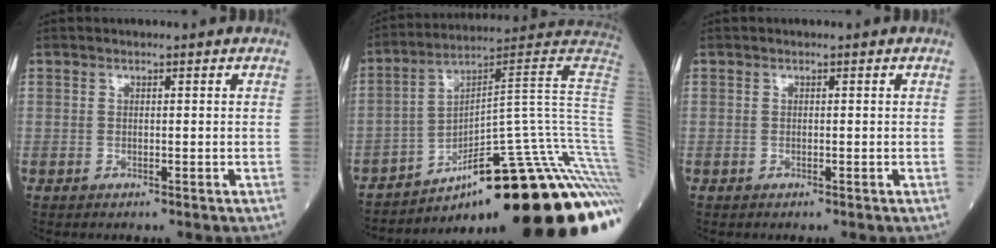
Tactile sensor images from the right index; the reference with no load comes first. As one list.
[{"total": 33.8, "force": [-18.5, 2.7, 28.2], "torque": [-0.263, 0.012, -0.265]}, {"total": 0.0}]